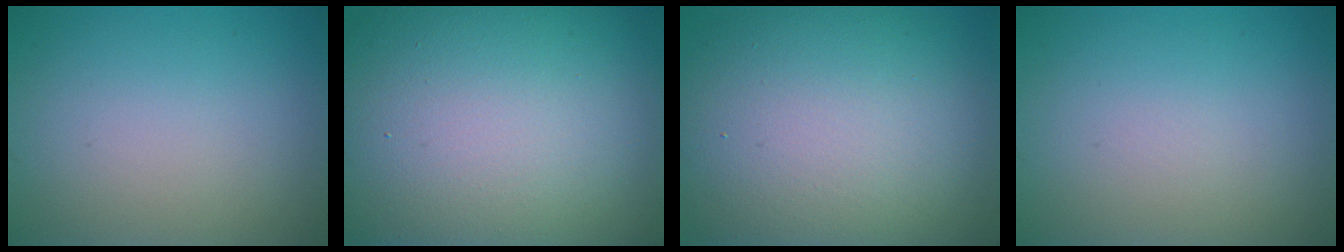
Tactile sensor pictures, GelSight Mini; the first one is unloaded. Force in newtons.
{"total": 20.6, "press": 20.5, "slide": 1.3}
{"total": 14.9, "press": 14.9, "slide": 1.0}
{"total": 0.0}